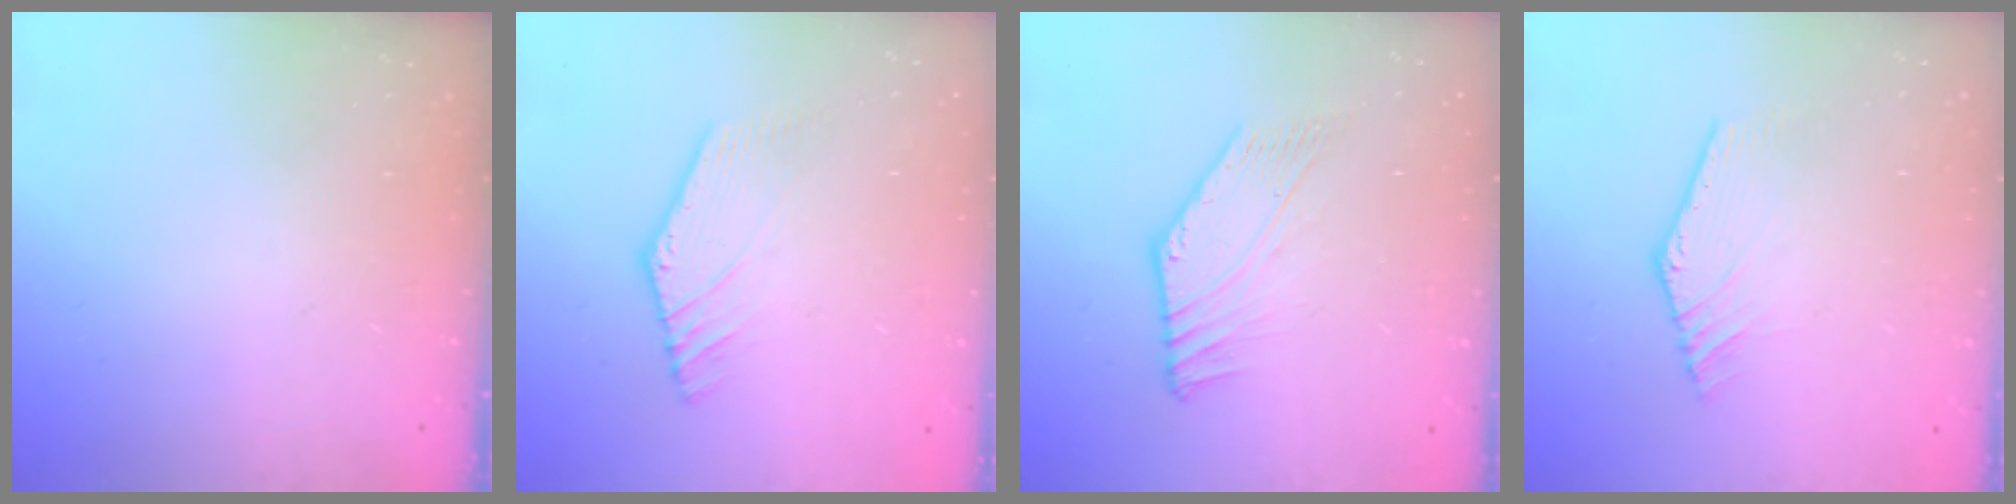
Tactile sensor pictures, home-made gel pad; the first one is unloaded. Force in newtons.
{"total": 3.2, "press": 3.2, "slide": 0.2}
{"total": 0.6, "press": 0.1, "slide": 0.6}
{"total": 3.4, "press": 3.4, "slide": 0.2}